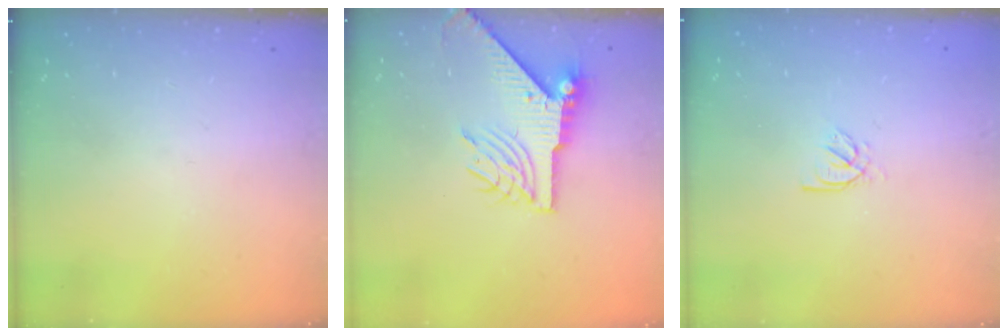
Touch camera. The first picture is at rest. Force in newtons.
{"total": 8.2, "press": 8.1, "slide": 1.1}
{"total": 2.0, "press": 2.0, "slide": 0.4}